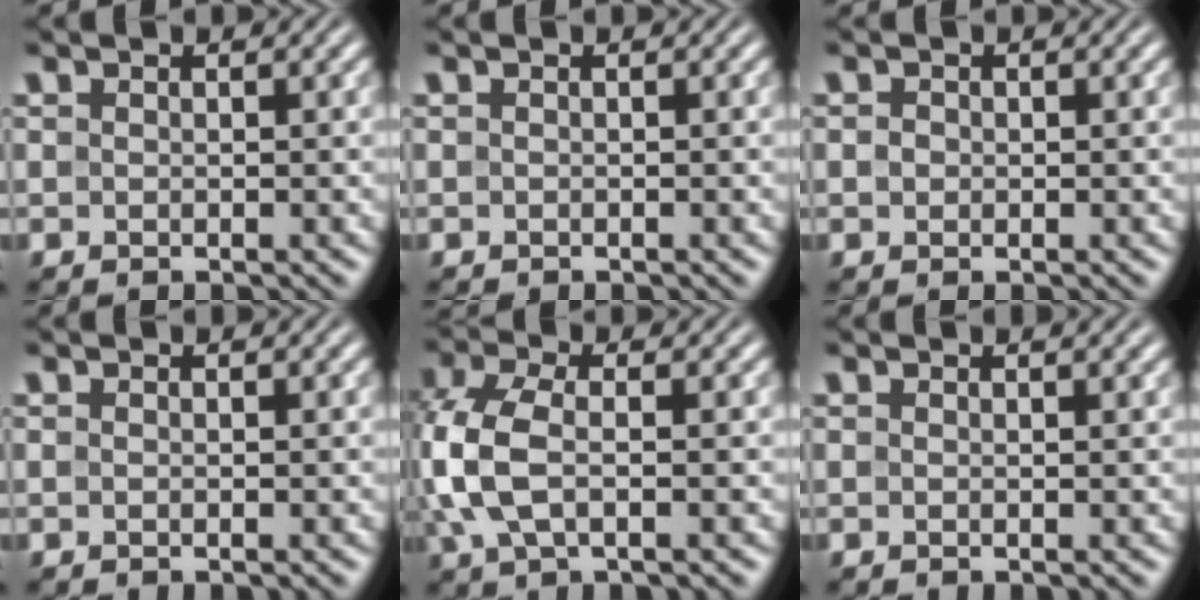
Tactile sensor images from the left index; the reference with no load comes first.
{"total": 0.0}
{"total": 0.7, "force": [0.0, 0.6, 0.3], "torque": [-0.005, -0.002, -0.003]}
{"total": 0.0}
{"total": 5.8, "force": [-0.3, 3.1, 4.9], "torque": [-0.125, 0.007, -0.012]}
{"total": 1.0, "force": [0.7, 0.3, 0.6], "torque": [-0.007, 0.000, 0.004]}